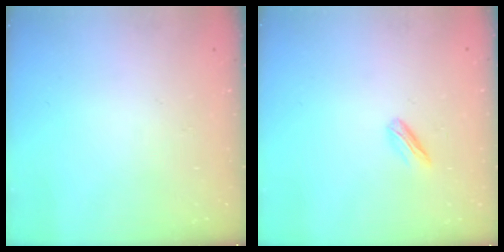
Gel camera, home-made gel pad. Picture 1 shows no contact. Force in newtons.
{"total": 2.9, "press": 2.8, "slide": 0.8}